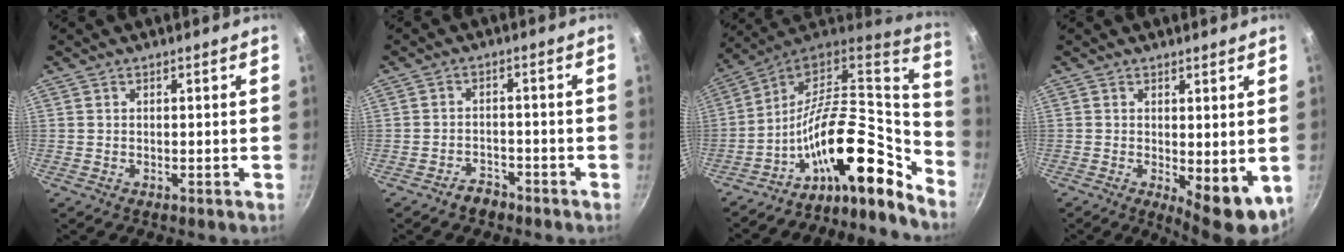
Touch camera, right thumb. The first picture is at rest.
{"total": 3.1, "force": [-2.5, 1.6, 0.8], "torque": [0.002, 0.031, -0.037]}
{"total": 20.1, "force": [-11.6, 8.4, 14.1], "torque": [-0.161, 0.082, -0.217]}
{"total": 7.8, "force": [-0.3, 3.1, 7.2], "torque": [-0.080, -0.011, 0.008]}